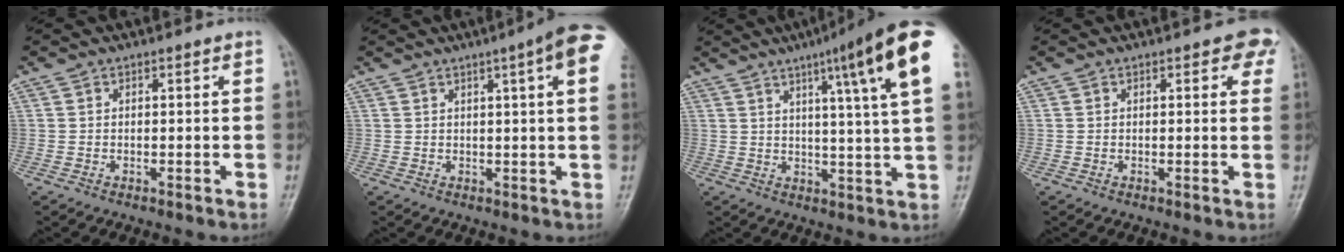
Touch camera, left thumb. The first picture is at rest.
{"total": 11.3, "force": [4.8, 1.3, 10.1], "torque": [-0.119, 0.002, 0.047]}
{"total": 17.7, "force": [8.4, 1.1, 15.6], "torque": [-0.207, -0.023, 0.102]}
{"total": 3.9, "force": [2.0, 2.0, 2.6], "torque": [0.004, -0.002, 0.012]}